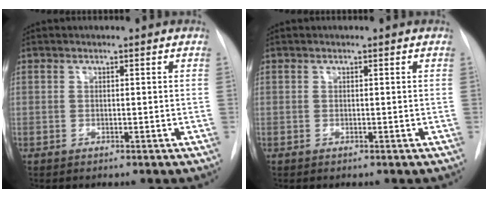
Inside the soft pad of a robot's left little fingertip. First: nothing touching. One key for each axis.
{"total": 0.0}